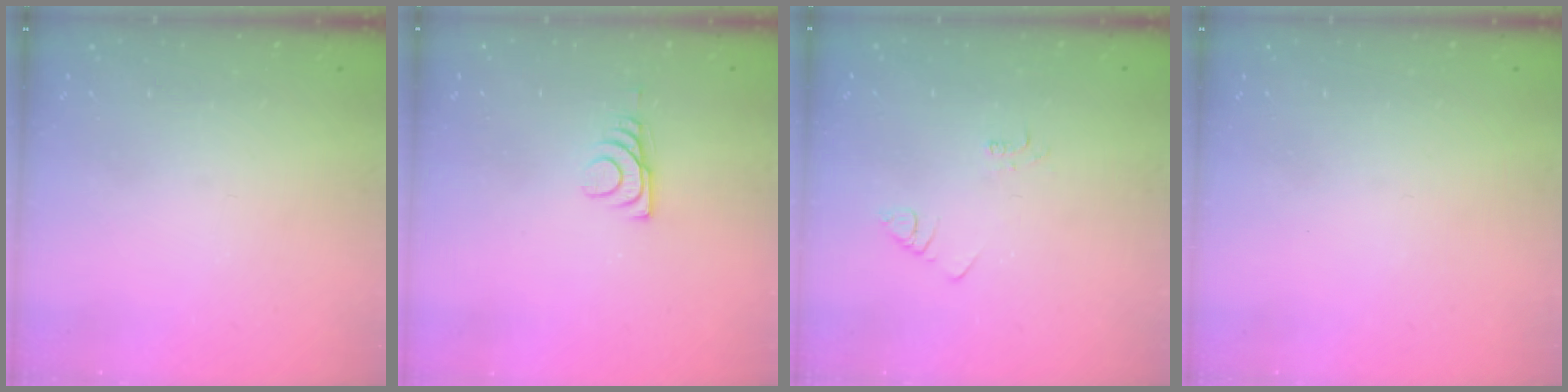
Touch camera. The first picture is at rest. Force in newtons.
{"total": 6.6, "press": 6.6, "slide": 0.9}
{"total": 2.1, "press": 2.1, "slide": 0.4}
{"total": 0.0}